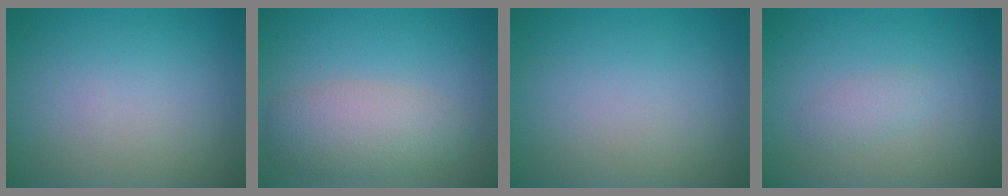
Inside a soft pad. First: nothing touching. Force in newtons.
{"total": 4.5, "press": 4.5, "slide": 0.2}
{"total": 0.0}
{"total": 1.2, "press": 1.2, "slide": 0.0}